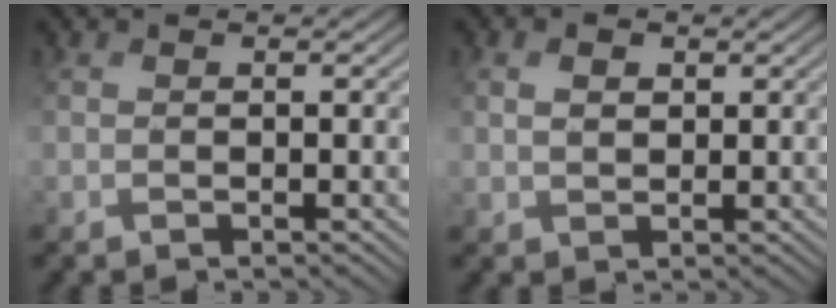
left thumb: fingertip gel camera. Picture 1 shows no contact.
{"total": 1.6, "force": [1.2, 1.1, 0.2], "torque": [-0.009, 0.007, 0.026]}